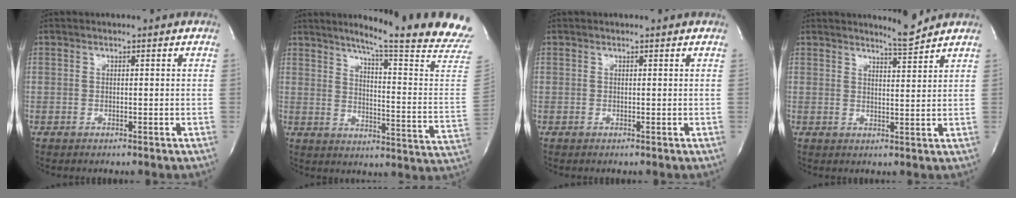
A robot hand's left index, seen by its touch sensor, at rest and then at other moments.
{"total": 21.9, "force": [18.7, -1.8, 11.4], "torque": [-0.159, -0.102, 0.226]}
{"total": 0.5, "force": [0.5, 0.0, 0.1], "torque": [-0.003, 0.001, 0.003]}
{"total": 3.1, "force": [3.0, -0.7, 0.1], "torque": [-0.011, -0.019, 0.052]}